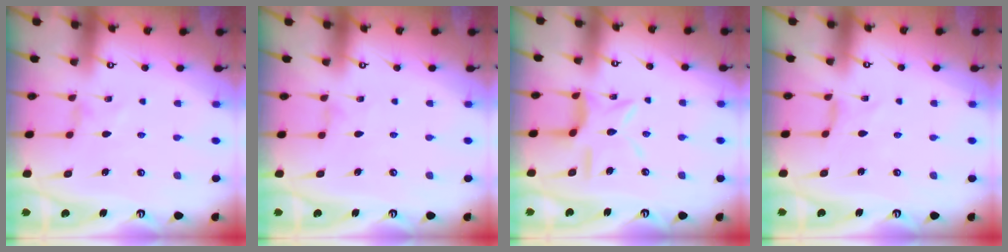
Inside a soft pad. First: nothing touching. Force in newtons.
{"total": 0.0}
{"total": 11.2, "press": 11.2, "slide": 1.0}
{"total": 0.0}